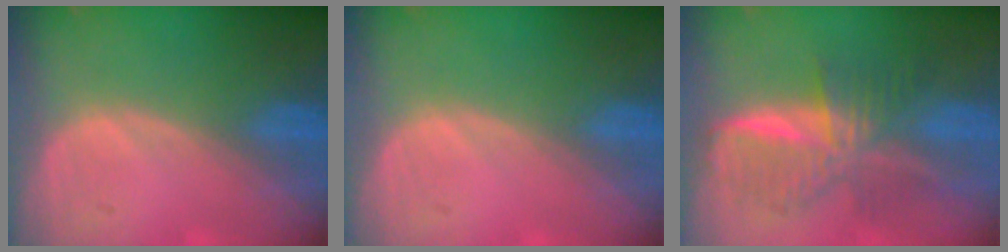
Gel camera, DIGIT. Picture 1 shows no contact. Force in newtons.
{"total": 0.0}
{"total": 8.1, "press": 8.1, "slide": 0.3}